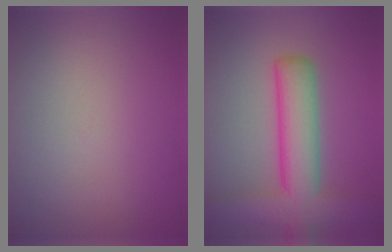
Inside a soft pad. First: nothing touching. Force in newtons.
{"total": 7.6, "press": 7.6, "slide": 0.3}